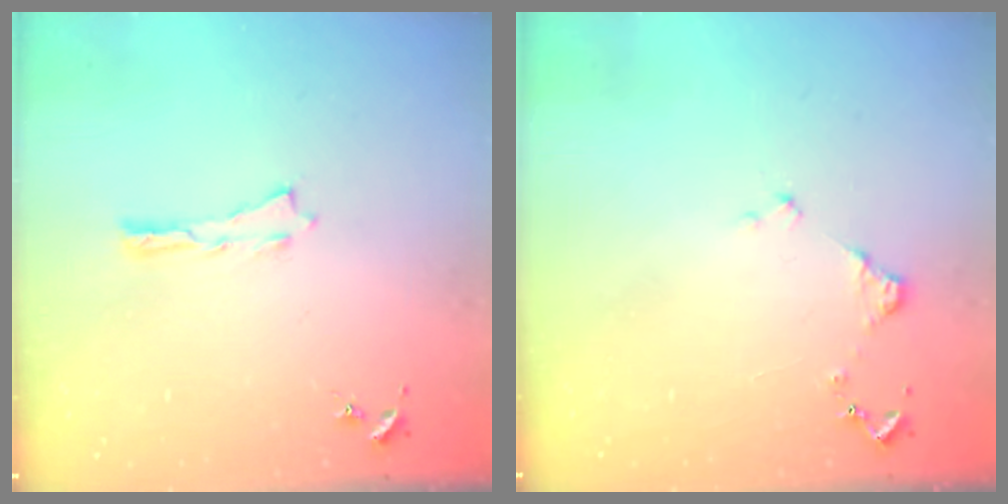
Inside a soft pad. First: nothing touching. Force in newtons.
{"total": 1.2, "press": 1.2, "slide": 0.2}